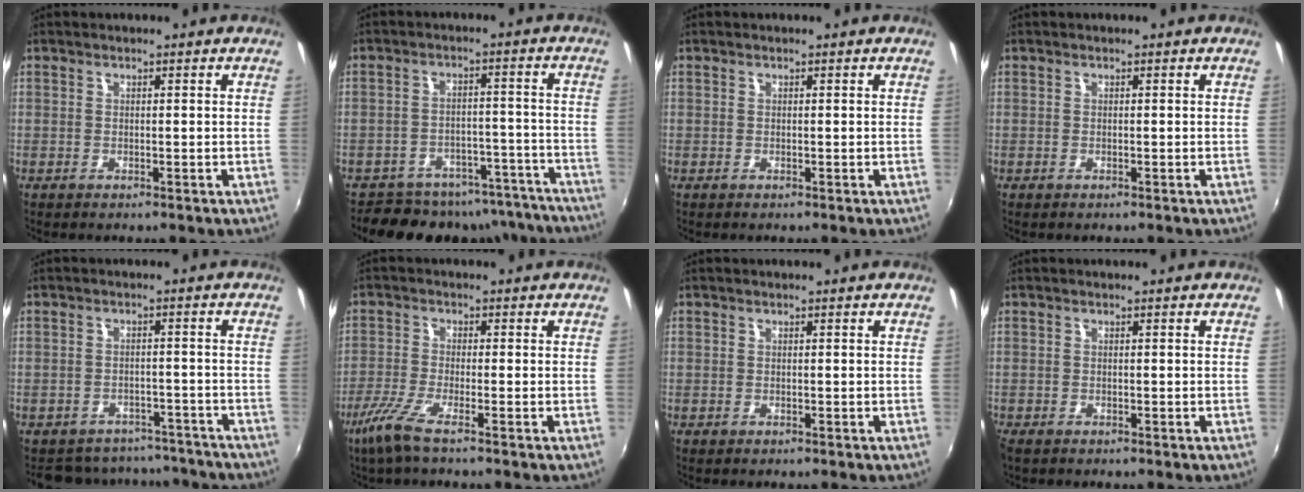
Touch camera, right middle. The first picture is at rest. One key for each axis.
{"total": 15.5, "fx": -13.6, "fy": 6.1, "fz": 4.1, "tx": -0.071, "ty": 0.025, "tz": -0.166}
{"total": 0.0}
{"total": 0.0}
{"total": 13.8, "fx": -12.0, "fy": 6.0, "fz": 3.2, "tx": -0.077, "ty": 0.024, "tz": -0.148}
{"total": 5.8, "fx": -4.0, "fy": 0.1, "fz": 4.2, "tx": -0.105, "ty": -0.015, "tz": -0.083}
{"total": 0.0}
{"total": 0.8, "fx": -0.6, "fy": 0.4, "fz": 0.3, "tx": -0.009, "ty": -0.004, "tz": -0.012}